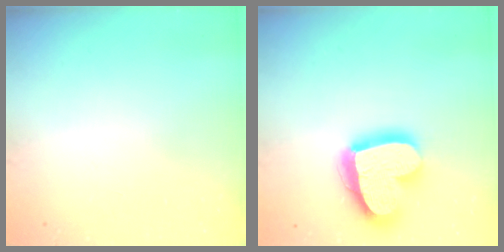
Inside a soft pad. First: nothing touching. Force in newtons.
{"total": 20.5, "press": 20.4, "slide": 1.8}